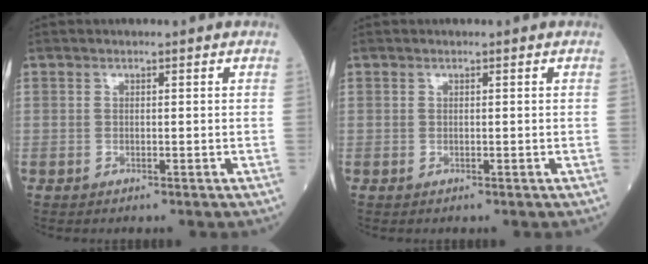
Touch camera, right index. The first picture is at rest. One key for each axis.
{"total": 0.0}